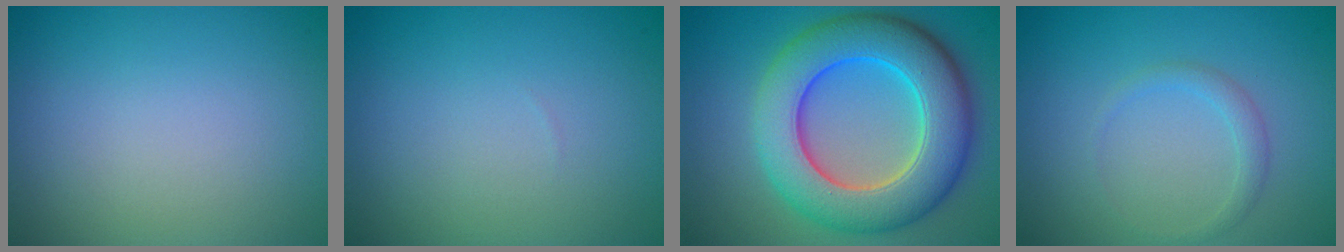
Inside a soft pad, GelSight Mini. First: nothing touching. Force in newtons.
{"total": 0.0}
{"total": 10.4, "press": 10.3, "slide": 0.7}
{"total": 1.3, "press": 1.3, "slide": 0.0}